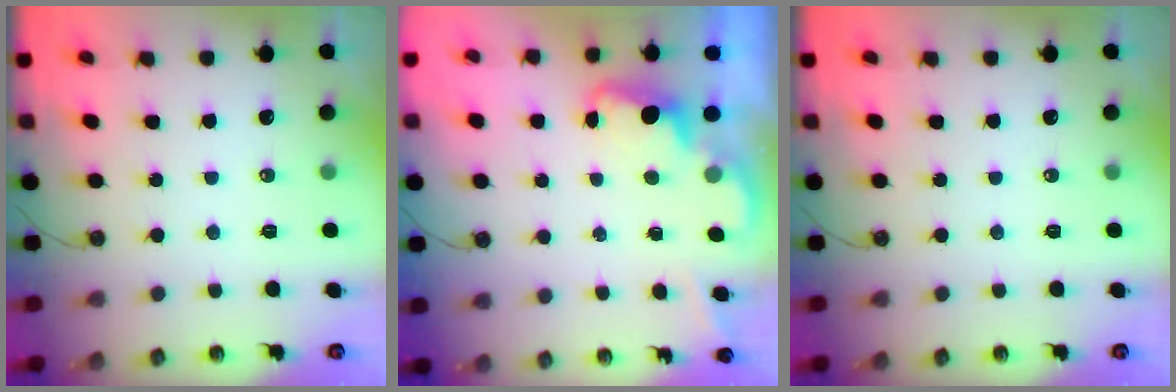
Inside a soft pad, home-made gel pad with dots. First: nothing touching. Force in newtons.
{"total": 2.0, "press": 2.0, "slide": 0.6}
{"total": 0.0}